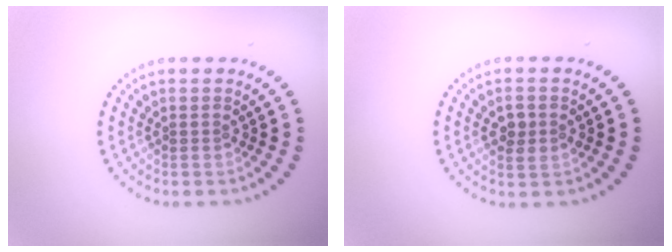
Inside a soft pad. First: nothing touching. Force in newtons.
{"total": 1.9, "press": 1.9, "slide": 0.0}